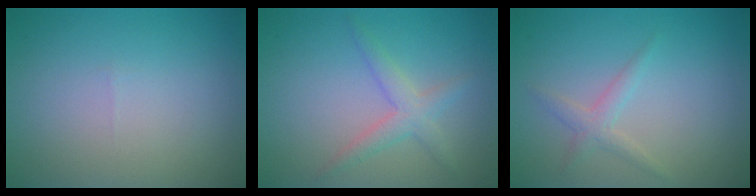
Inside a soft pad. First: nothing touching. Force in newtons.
{"total": 2.4, "press": 2.4, "slide": 0.1}
{"total": 1.6, "press": 1.6, "slide": 0.0}